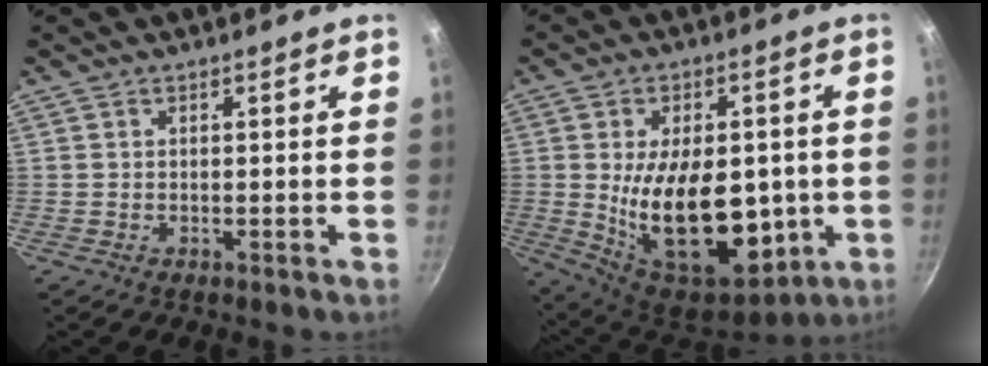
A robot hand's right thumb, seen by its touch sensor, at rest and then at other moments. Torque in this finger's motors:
{"motor_torque": [-0.38, 1.69, 1.14, -0.23, 0.19]}